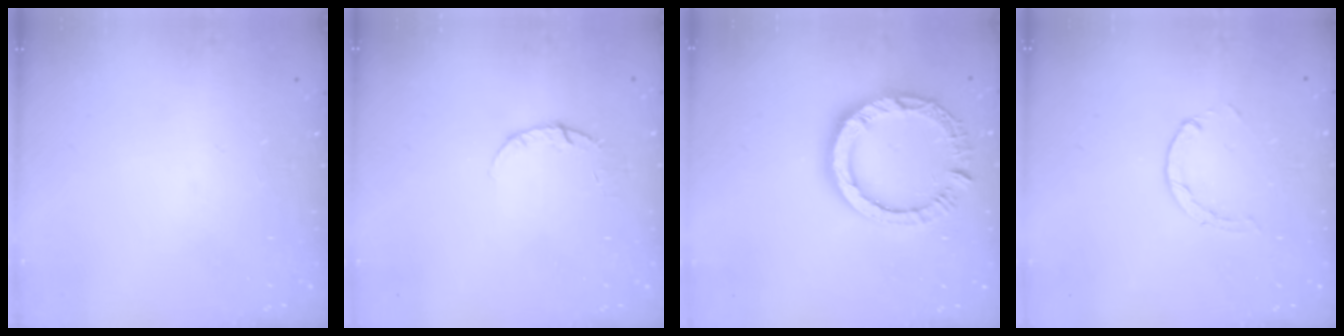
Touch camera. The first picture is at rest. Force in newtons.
{"total": 3.8, "press": 3.8, "slide": 0.3}
{"total": 13.2, "press": 13.1, "slide": 1.6}
{"total": 0.6, "press": 0.6, "slide": 0.2}